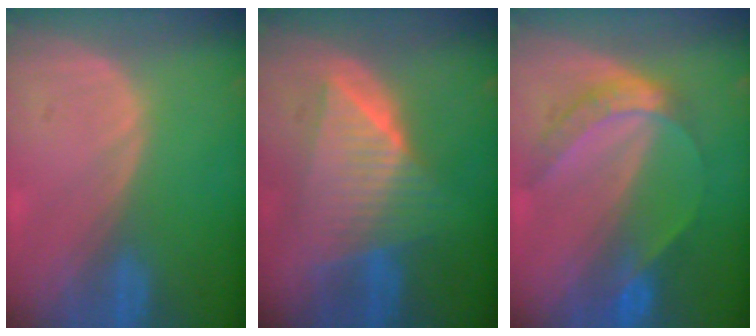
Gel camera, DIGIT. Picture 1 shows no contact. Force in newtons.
{"total": 8.8, "press": 8.8, "slide": 0.5}
{"total": 6.7, "press": 5.5, "slide": 3.9}